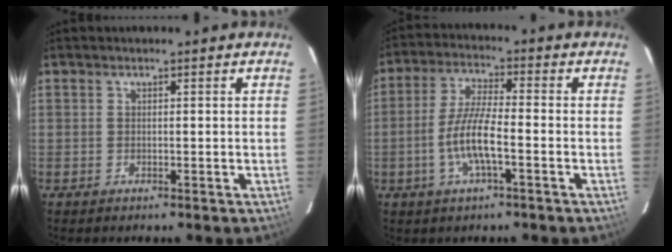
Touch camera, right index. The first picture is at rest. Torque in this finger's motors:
{"motor_torque": [1.50, -0.54, 0.62, 0.17]}